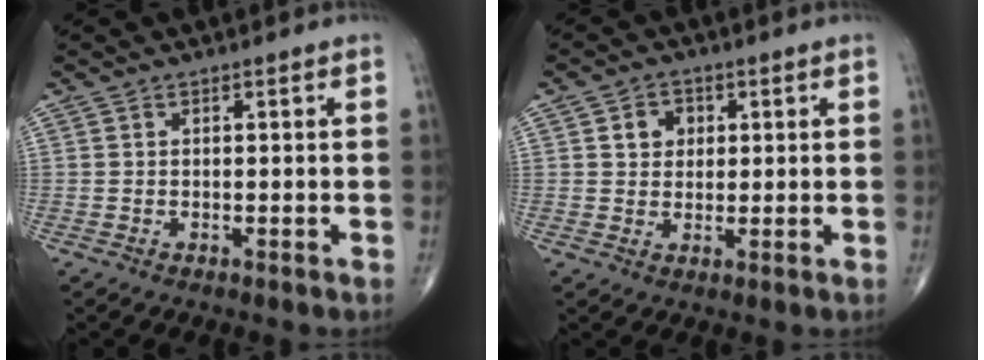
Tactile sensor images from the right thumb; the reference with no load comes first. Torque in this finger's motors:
{"motor_torque": [0.00, 0.01, 0.20, 0.05, 0.06]}